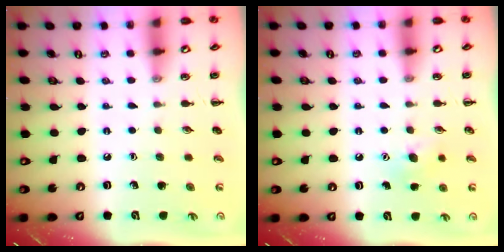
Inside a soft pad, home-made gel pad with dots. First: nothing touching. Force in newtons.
{"total": 5.1, "press": 4.9, "slide": 1.4}